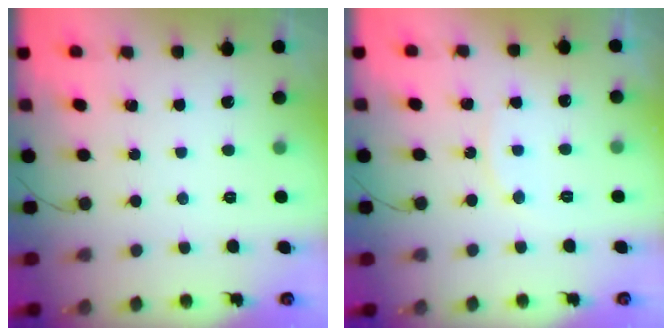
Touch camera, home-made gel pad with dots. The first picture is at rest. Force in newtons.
{"total": 5.9, "press": 5.9, "slide": 0.5}